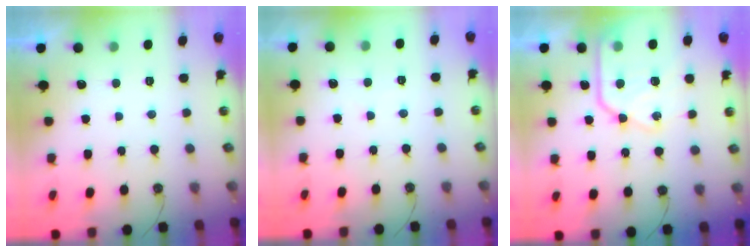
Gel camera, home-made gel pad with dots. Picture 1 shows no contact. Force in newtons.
{"total": 2.3, "press": 2.2, "slide": 0.4}
{"total": 18.6, "press": 18.5, "slide": 1.7}